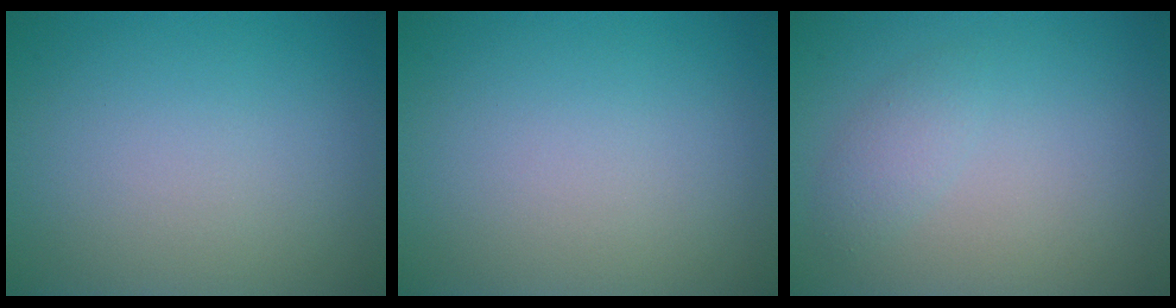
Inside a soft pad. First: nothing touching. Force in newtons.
{"total": 0.0}
{"total": 1.4, "press": 1.4, "slide": 0.1}